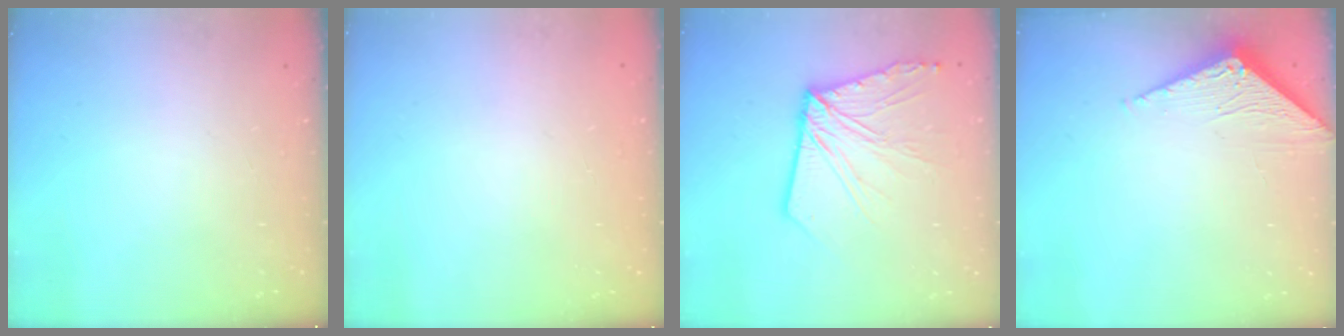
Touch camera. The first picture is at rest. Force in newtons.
{"total": 0.0}
{"total": 13.5, "press": 13.4, "slide": 1.6}
{"total": 3.1, "press": 3.1, "slide": 0.2}